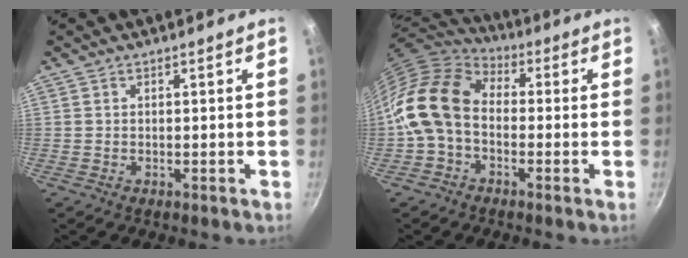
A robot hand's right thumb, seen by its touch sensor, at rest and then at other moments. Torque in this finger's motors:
{"motor_torque": [1.00, 1.30, 1.08, -1.01, 0.23]}